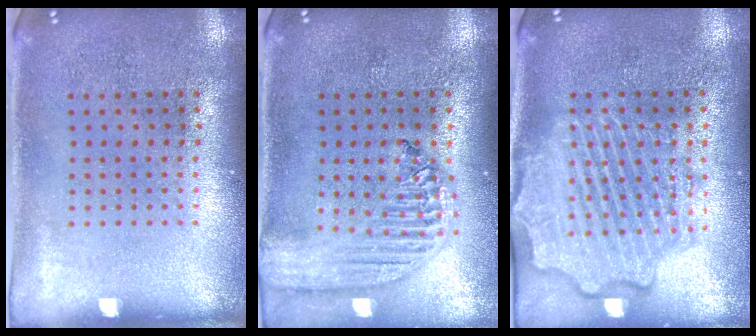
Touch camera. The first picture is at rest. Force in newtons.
{"total": 2.2, "press": 1.9, "slide": 1.1}
{"total": 4.4, "press": 4.4, "slide": 0.4}